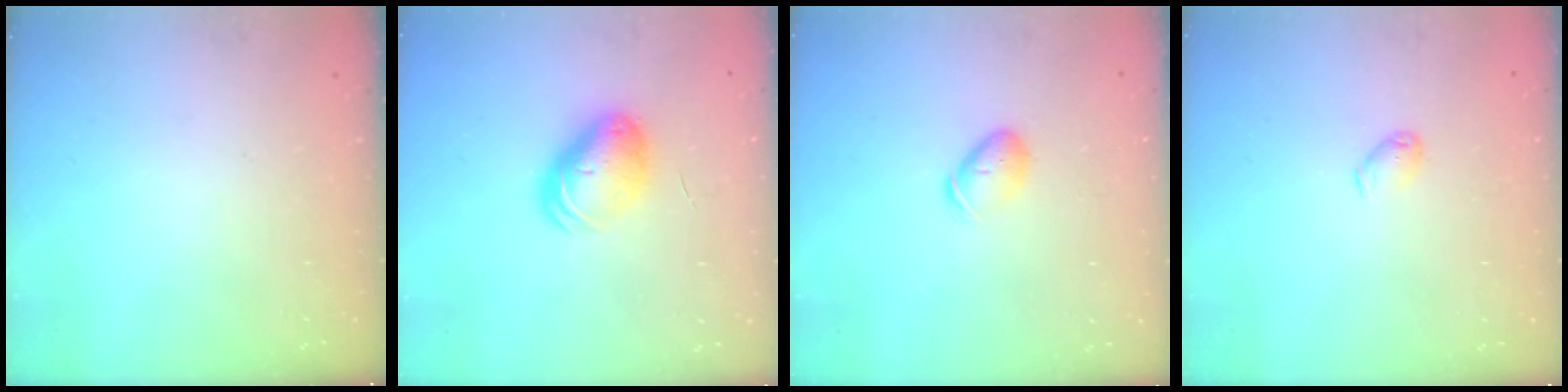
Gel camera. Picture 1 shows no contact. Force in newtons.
{"total": 9.5, "press": 9.3, "slide": 1.6}
{"total": 5.9, "press": 5.9, "slide": 0.8}
{"total": 3.1, "press": 3.1, "slide": 0.5}